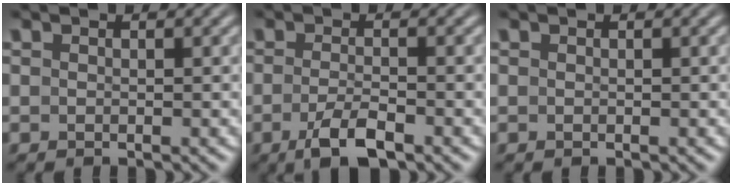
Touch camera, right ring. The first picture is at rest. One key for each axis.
{"total": 3.6, "fx": -2.3, "fy": 0.6, "fz": 2.7, "tx": -0.048, "ty": -0.011, "tz": -0.033}
{"total": 0.0}